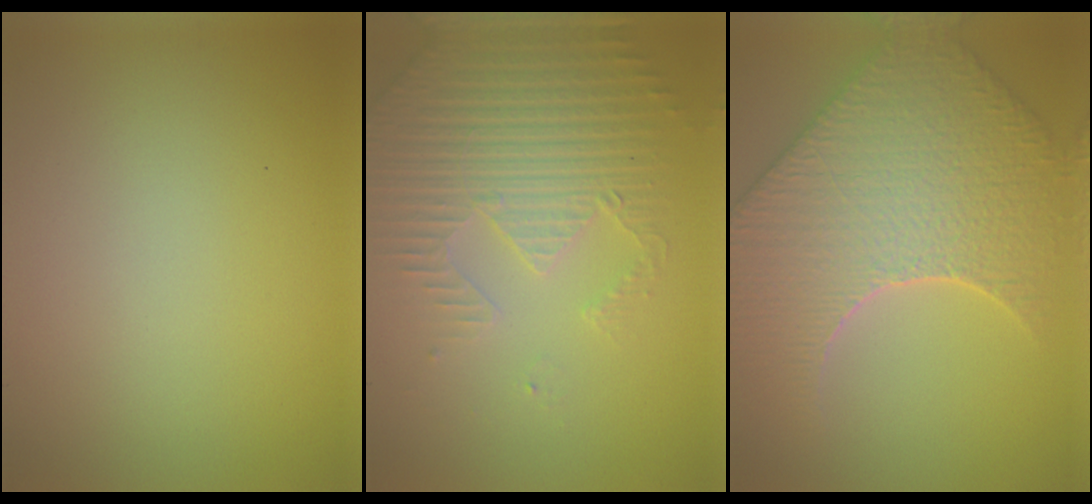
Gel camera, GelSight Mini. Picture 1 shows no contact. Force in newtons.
{"total": 4.8, "press": 3.9, "slide": 2.8}
{"total": 7.9, "press": 6.8, "slide": 4.1}